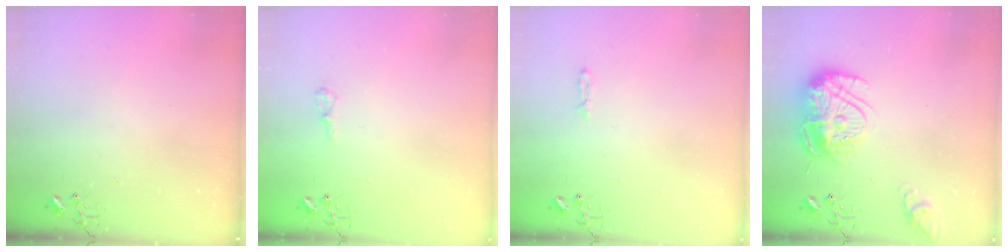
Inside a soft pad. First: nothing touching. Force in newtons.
{"total": 7.3, "press": 7.3, "slide": 0.9}
{"total": 3.4, "press": 3.4, "slide": 0.4}
{"total": 15.2, "press": 15.1, "slide": 1.2}